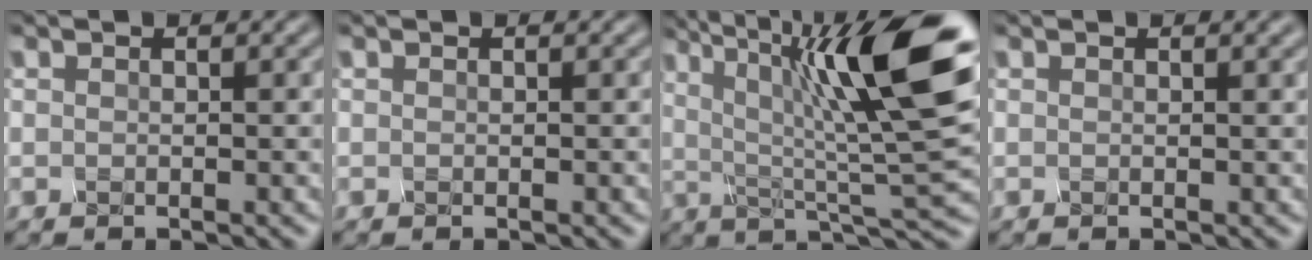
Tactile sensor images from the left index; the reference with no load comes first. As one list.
[{"total": 0.0}, {"total": 11.9, "force": [3.3, 2.0, 11.2], "torque": [-0.171, 0.010, 0.071]}, {"total": 1.5, "force": [0.6, 0.5, 1.2], "torque": [-0.011, 0.016, 0.004]}]